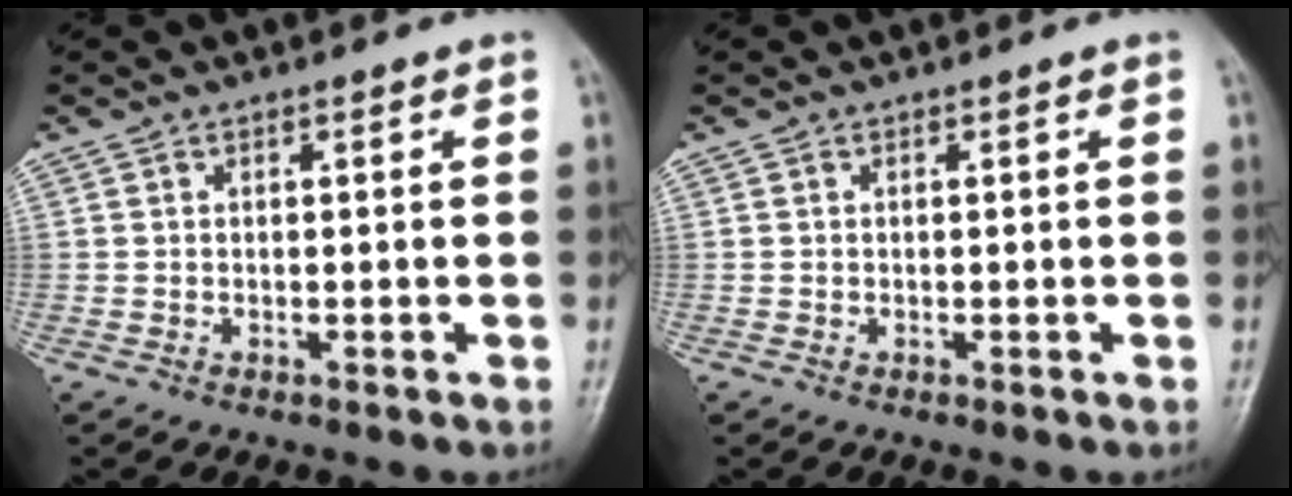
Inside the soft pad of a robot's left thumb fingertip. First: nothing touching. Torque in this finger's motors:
{"motor_torque": [-0.14, 0.15, -0.03, -0.04, 0.00]}